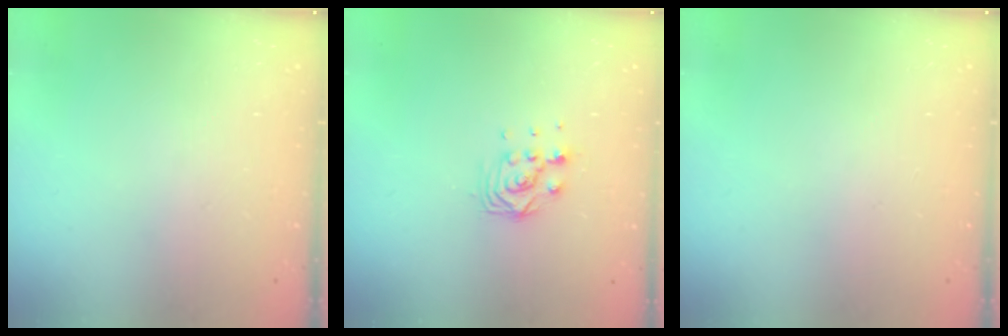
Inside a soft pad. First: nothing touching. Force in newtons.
{"total": 6.6, "press": 6.6, "slide": 0.5}
{"total": 0.0}